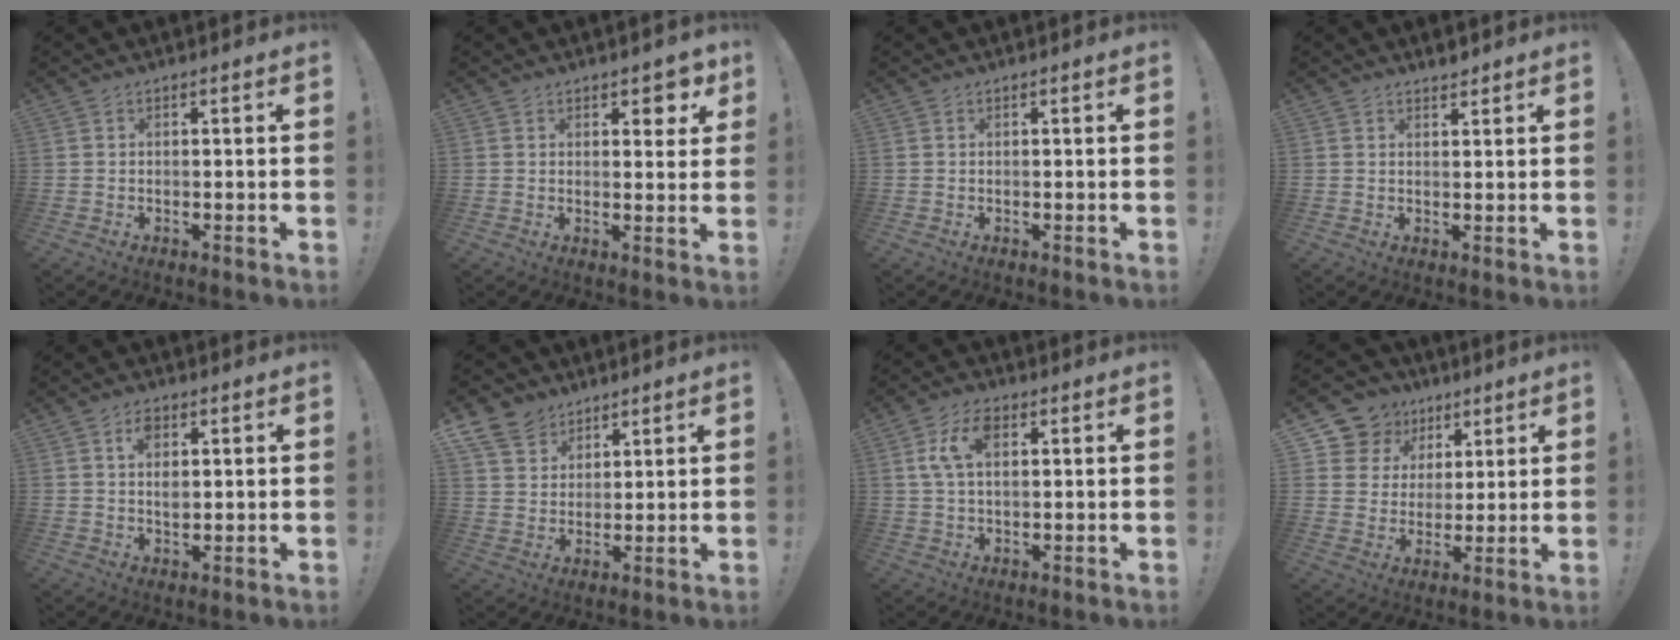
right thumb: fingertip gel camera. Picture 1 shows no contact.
{"total": 4.6, "force": [3.0, 2.7, 2.2], "torque": [0.006, -0.025, 0.046]}
{"total": 0.0}
{"total": 2.1, "force": [2.0, 0.5, 0.4], "torque": [0.009, -0.017, 0.033]}
{"total": 4.5, "force": [1.5, 2.5, 3.4], "torque": [-0.049, -0.005, 0.023]}
{"total": 9.2, "force": [6.4, 6.3, 2.1], "torque": [-0.045, -0.040, 0.129]}
{"total": 7.8, "force": [2.4, 4.2, 6.1], "torque": [-0.116, 0.005, 0.041]}
{"total": 11.2, "force": [5.7, 9.3, 2.6], "torque": [-0.042, -0.036, 0.119]}